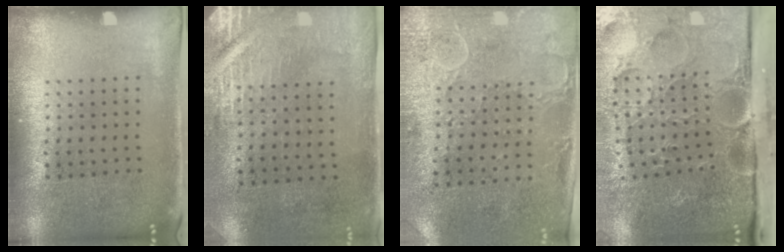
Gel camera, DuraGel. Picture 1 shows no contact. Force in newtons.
{"total": 2.9, "press": 2.5, "slide": 1.5}
{"total": 3.0, "press": 2.3, "slide": 1.9}
{"total": 5.2, "press": 4.1, "slide": 3.2}